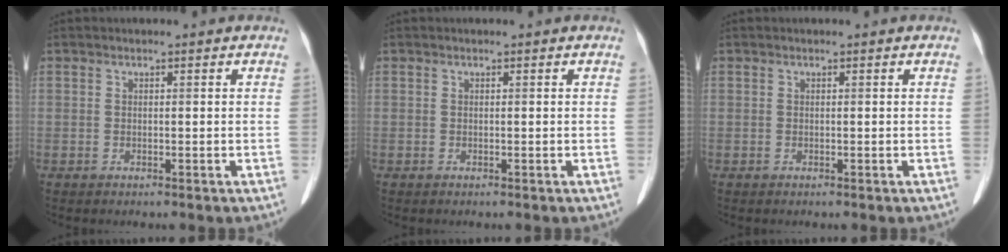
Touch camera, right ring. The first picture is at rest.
{"total": 0.0}
{"total": 0.0}